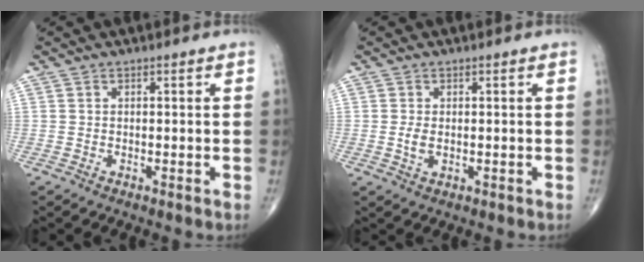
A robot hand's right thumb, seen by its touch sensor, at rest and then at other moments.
{"total": 2.1, "force": [-0.1, 1.2, 1.8], "torque": [-0.039, -0.005, 0.000]}